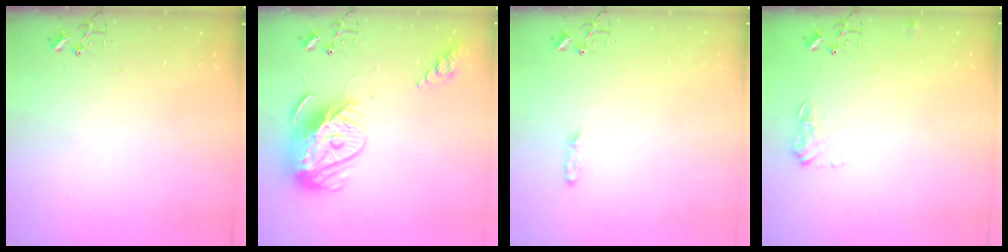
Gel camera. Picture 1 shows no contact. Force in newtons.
{"total": 16.5, "press": 16.4, "slide": 1.3}
{"total": 3.2, "press": 3.1, "slide": 0.3}
{"total": 7.6, "press": 7.6, "slide": 0.3}